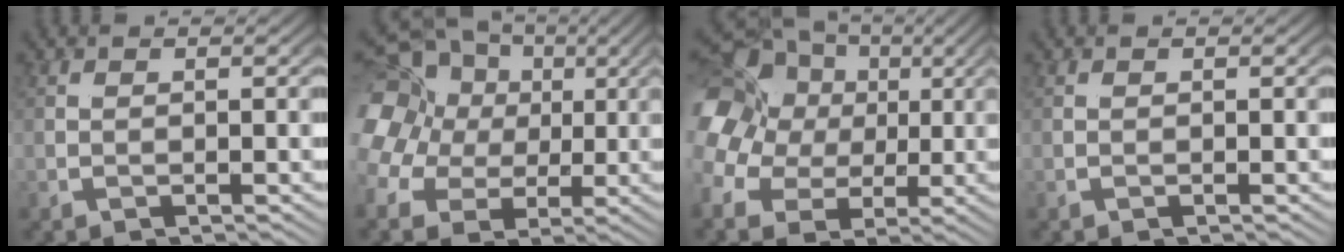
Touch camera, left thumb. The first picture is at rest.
{"total": 11.3, "force": [5.5, 7.2, 6.8], "torque": [-0.139, 0.020, 0.077]}
{"total": 11.6, "force": [4.8, 7.6, 7.4], "torque": [-0.149, 0.010, 0.070]}
{"total": 0.0}